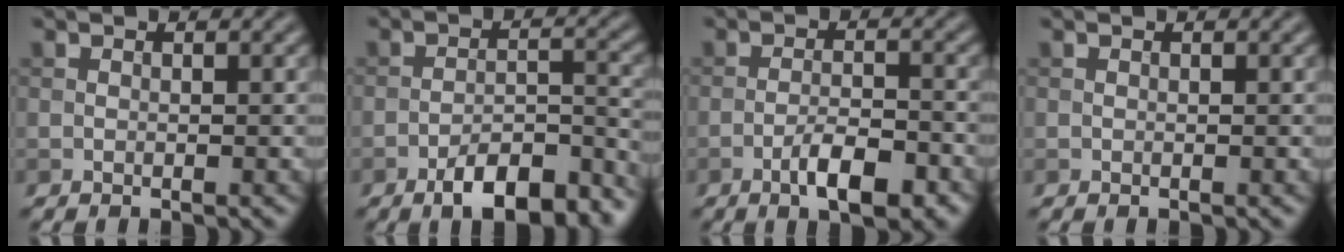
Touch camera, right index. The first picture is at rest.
{"total": 7.7, "force": [-5.4, 2.5, 5.0], "torque": [-0.073, 0.003, -0.088]}
{"total": 4.7, "force": [-2.6, 1.4, 3.6], "torque": [-0.063, 0.002, -0.043]}
{"total": 0.0}